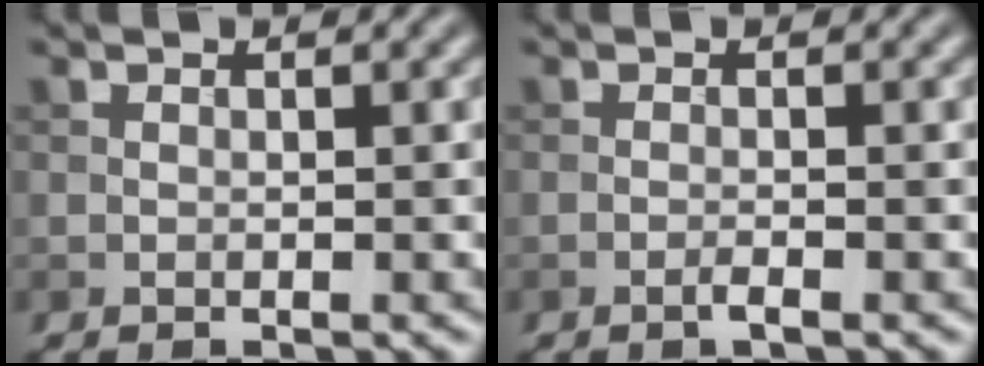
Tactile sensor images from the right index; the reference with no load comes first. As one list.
[{"total": 1.0, "force": [-0.6, 0.1, 0.8], "torque": [-0.014, 0.002, -0.013]}]